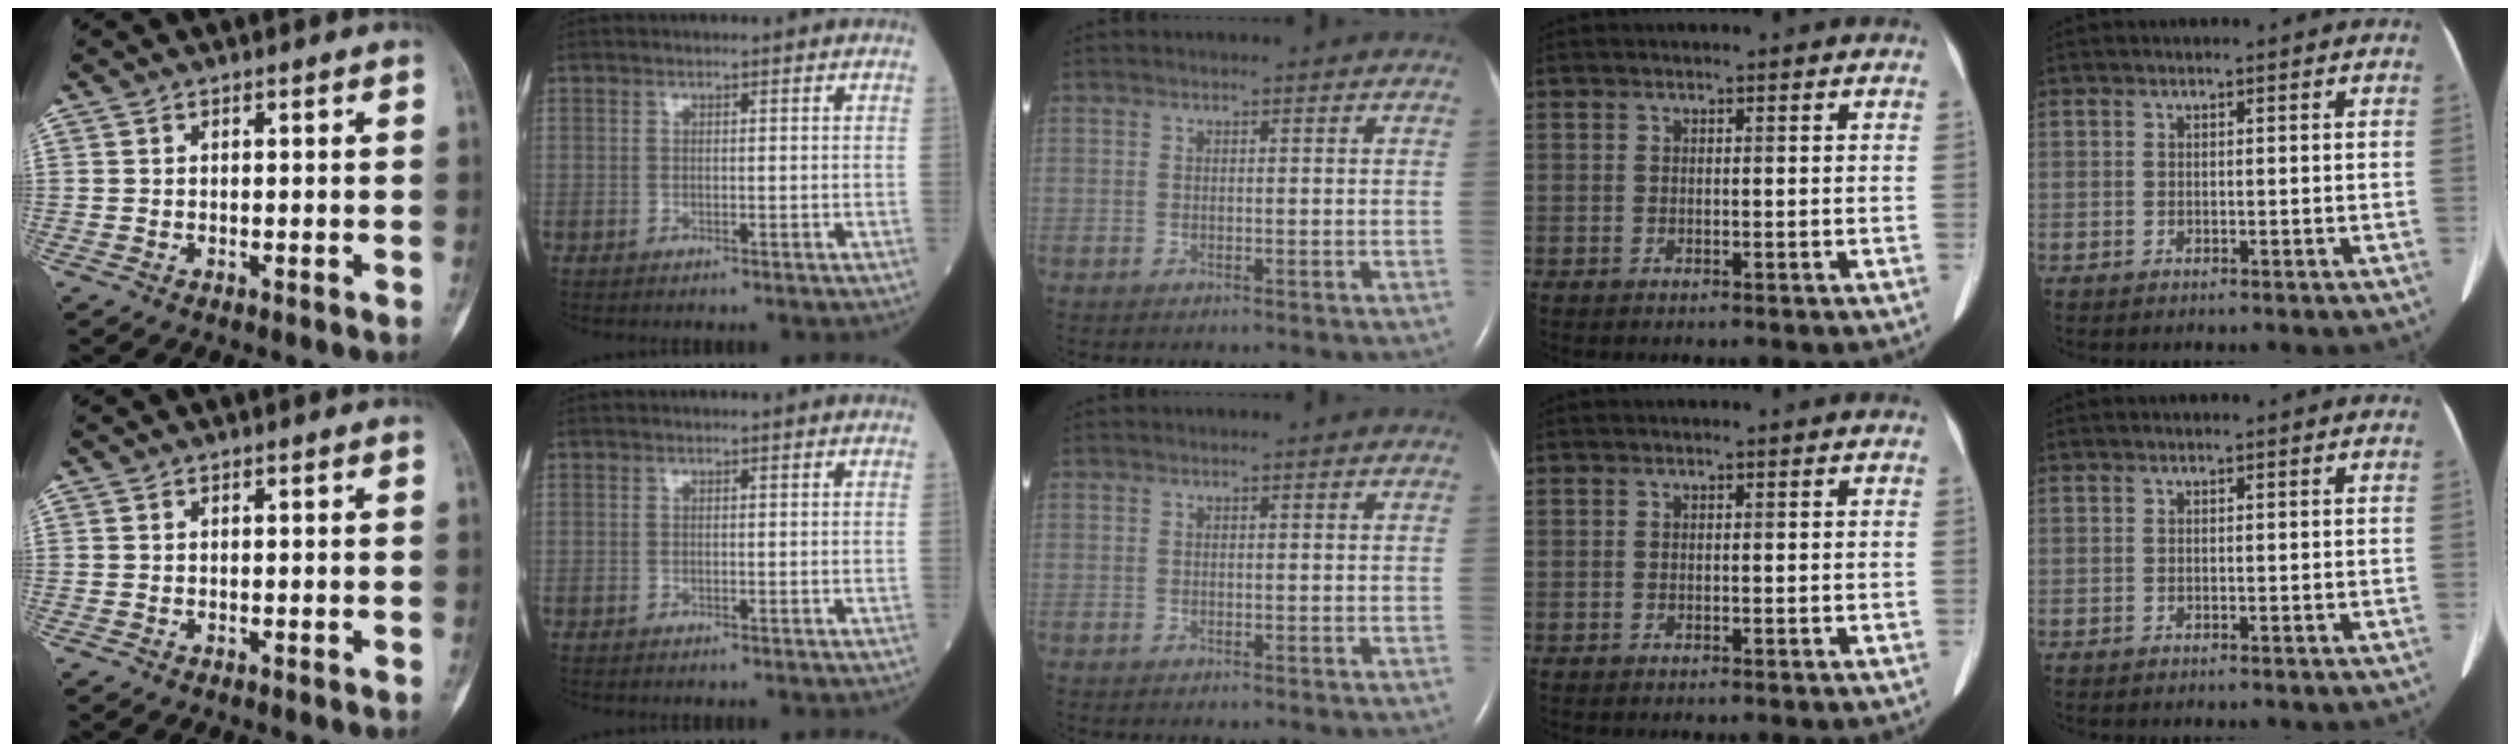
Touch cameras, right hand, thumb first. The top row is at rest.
{}